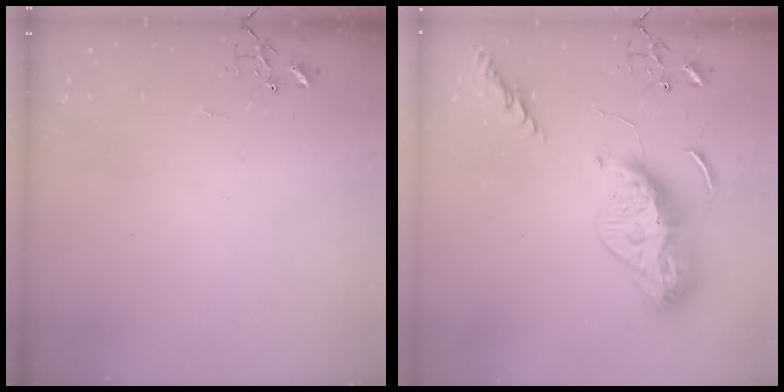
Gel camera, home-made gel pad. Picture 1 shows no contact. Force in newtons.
{"total": 16.9, "press": 16.8, "slide": 1.6}